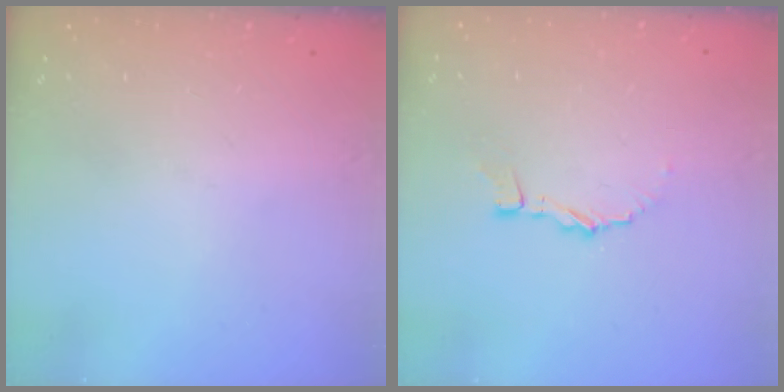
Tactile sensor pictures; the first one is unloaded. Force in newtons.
{"total": 3.6, "press": 3.6, "slide": 0.3}